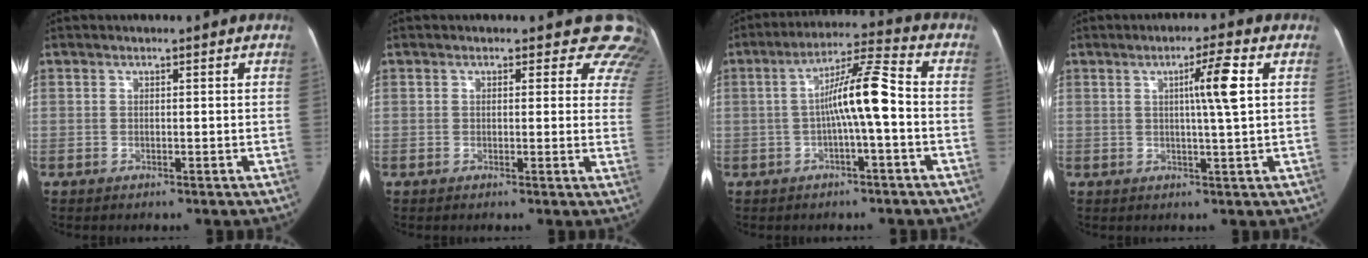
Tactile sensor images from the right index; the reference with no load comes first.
{"total": 7.3, "force": [6.3, 3.6, 0.9], "torque": [0.037, -0.013, 0.028]}
{"total": 8.9, "force": [-1.2, 0.2, 8.8], "torque": [-0.153, 0.025, -0.026]}
{"total": 5.7, "force": [1.3, -0.8, 5.5], "torque": [-0.085, 0.003, 0.021]}